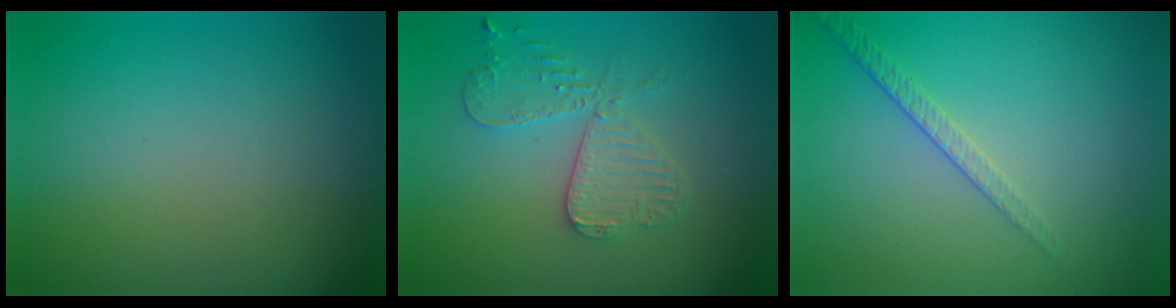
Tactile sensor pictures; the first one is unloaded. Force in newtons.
{"total": 4.0, "press": 3.7, "slide": 1.5}
{"total": 1.6, "press": 1.0, "slide": 1.3}